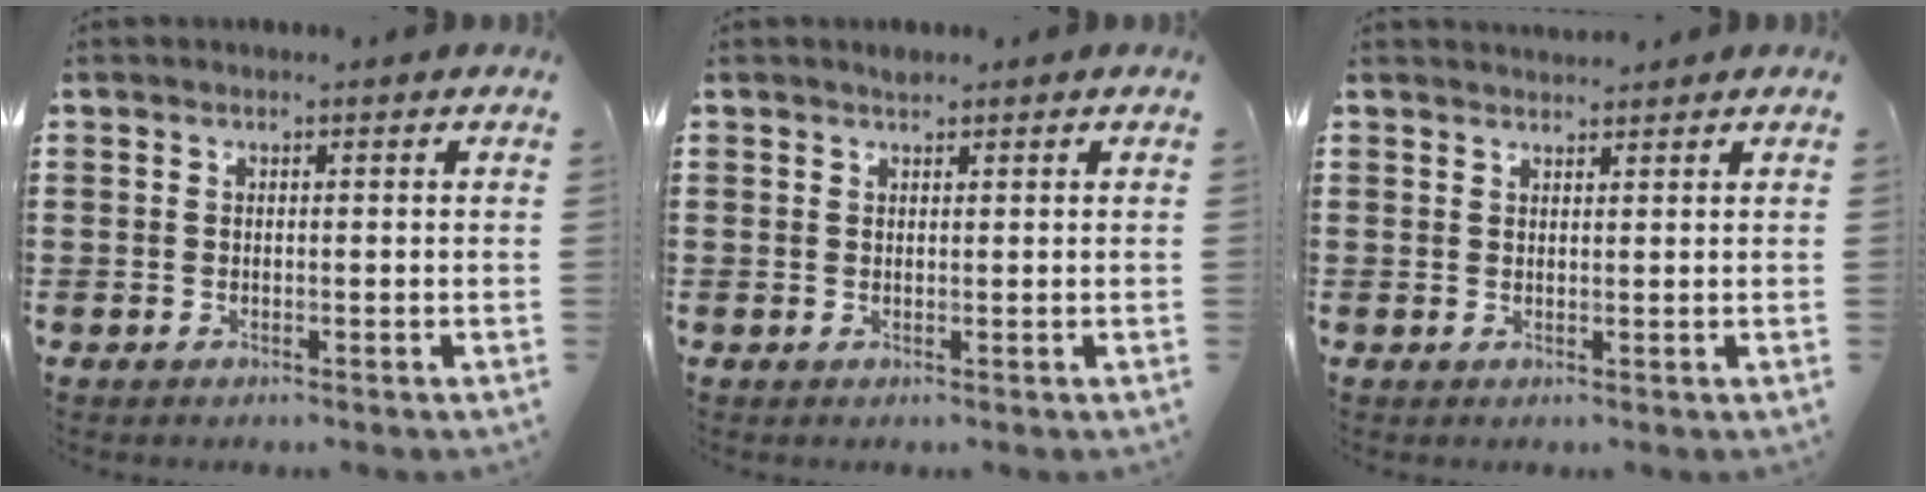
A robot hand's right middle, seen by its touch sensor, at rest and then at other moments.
{"total": 0.8, "force": [0.8, 0.3, 0.0], "torque": [-0.003, -0.001, 0.015]}
{"total": 1.6, "force": [1.6, 0.2, 0.0], "torque": [-0.005, 0.002, 0.030]}